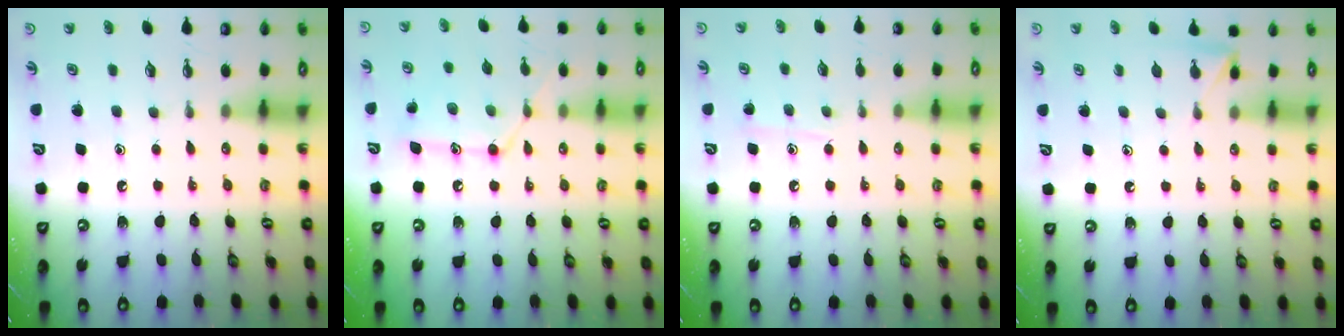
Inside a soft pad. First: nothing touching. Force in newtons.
{"total": 13.8, "press": 13.7, "slide": 1.0}
{"total": 7.5, "press": 7.5, "slide": 0.8}
{"total": 3.9, "press": 3.9, "slide": 0.3}